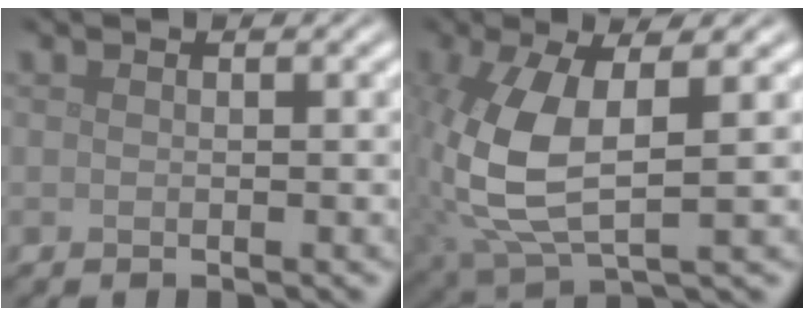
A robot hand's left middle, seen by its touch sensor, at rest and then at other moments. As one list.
[{"total": 8.2, "force": [0.4, 3.3, 7.5], "torque": [-0.184, 0.002, 0.010]}]